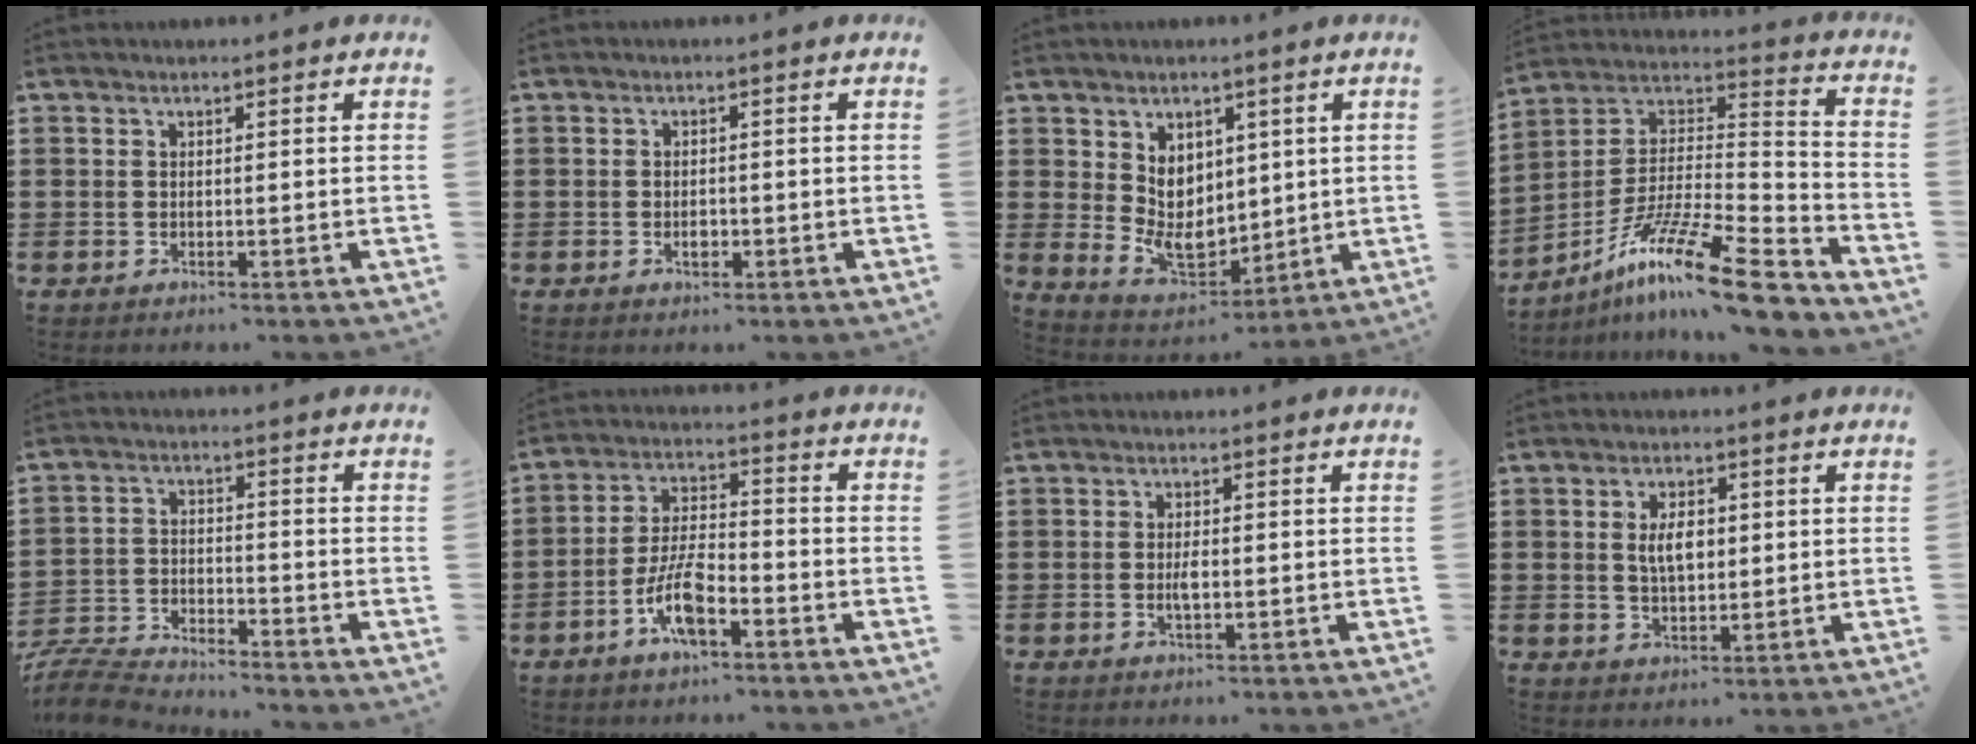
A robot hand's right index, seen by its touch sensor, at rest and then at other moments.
{"total": 1.6, "force": [-0.5, 0.9, 1.2], "torque": [-0.022, 0.002, -0.009]}
{"total": 6.5, "force": [1.8, 5.2, 3.5], "torque": [-0.071, -0.003, 0.034]}
{"total": 15.8, "force": [-11.3, 1.9, 10.8], "torque": [-0.194, 0.026, -0.208]}
{"total": 6.8, "force": [-6.7, 0.6, 0.8], "torque": [-0.034, 0.006, -0.138]}
{"total": 8.0, "force": [-4.2, 3.0, 6.1], "torque": [-0.137, 0.002, -0.082]}
{"total": 2.2, "force": [-0.2, 0.8, 2.1], "torque": [-0.044, -0.002, -0.007]}
{"total": 4.5, "force": [0.6, 2.3, 3.9], "torque": [-0.063, 0.003, 0.005]}